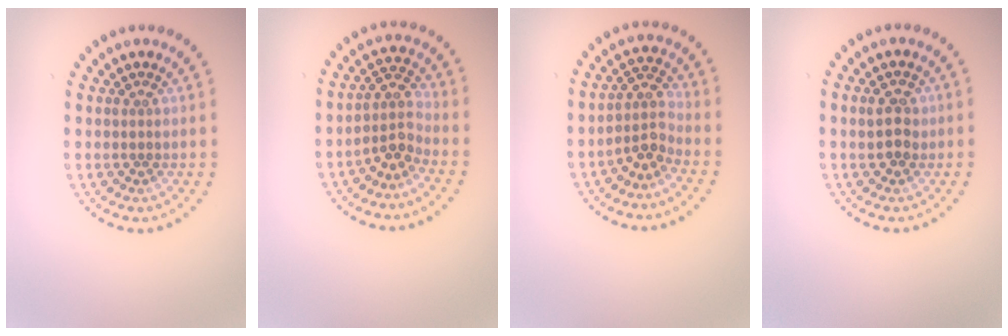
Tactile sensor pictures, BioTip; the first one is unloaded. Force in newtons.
{"total": 2.6, "press": 2.0, "slide": 1.7}
{"total": 2.6, "press": 2.0, "slide": 1.7}
{"total": 2.4, "press": 2.4, "slide": 0.4}